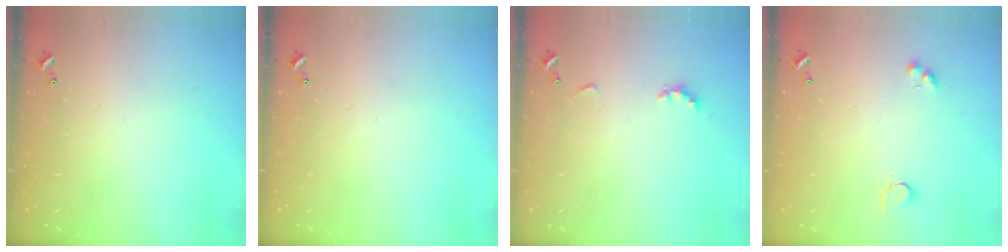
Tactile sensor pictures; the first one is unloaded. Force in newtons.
{"total": 0.0}
{"total": 2.9, "press": 2.8, "slide": 0.6}
{"total": 2.9, "press": 2.6, "slide": 1.3}